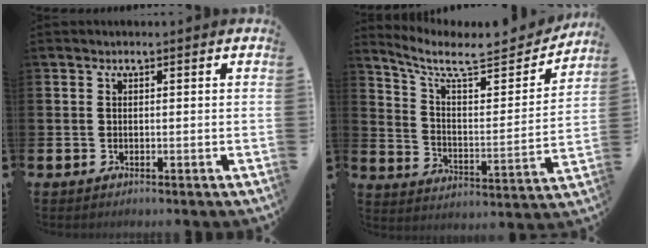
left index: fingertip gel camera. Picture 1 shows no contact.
{"total": 7.7, "force": [6.7, 2.1, 3.2], "torque": [-0.095, -0.056, 0.110]}